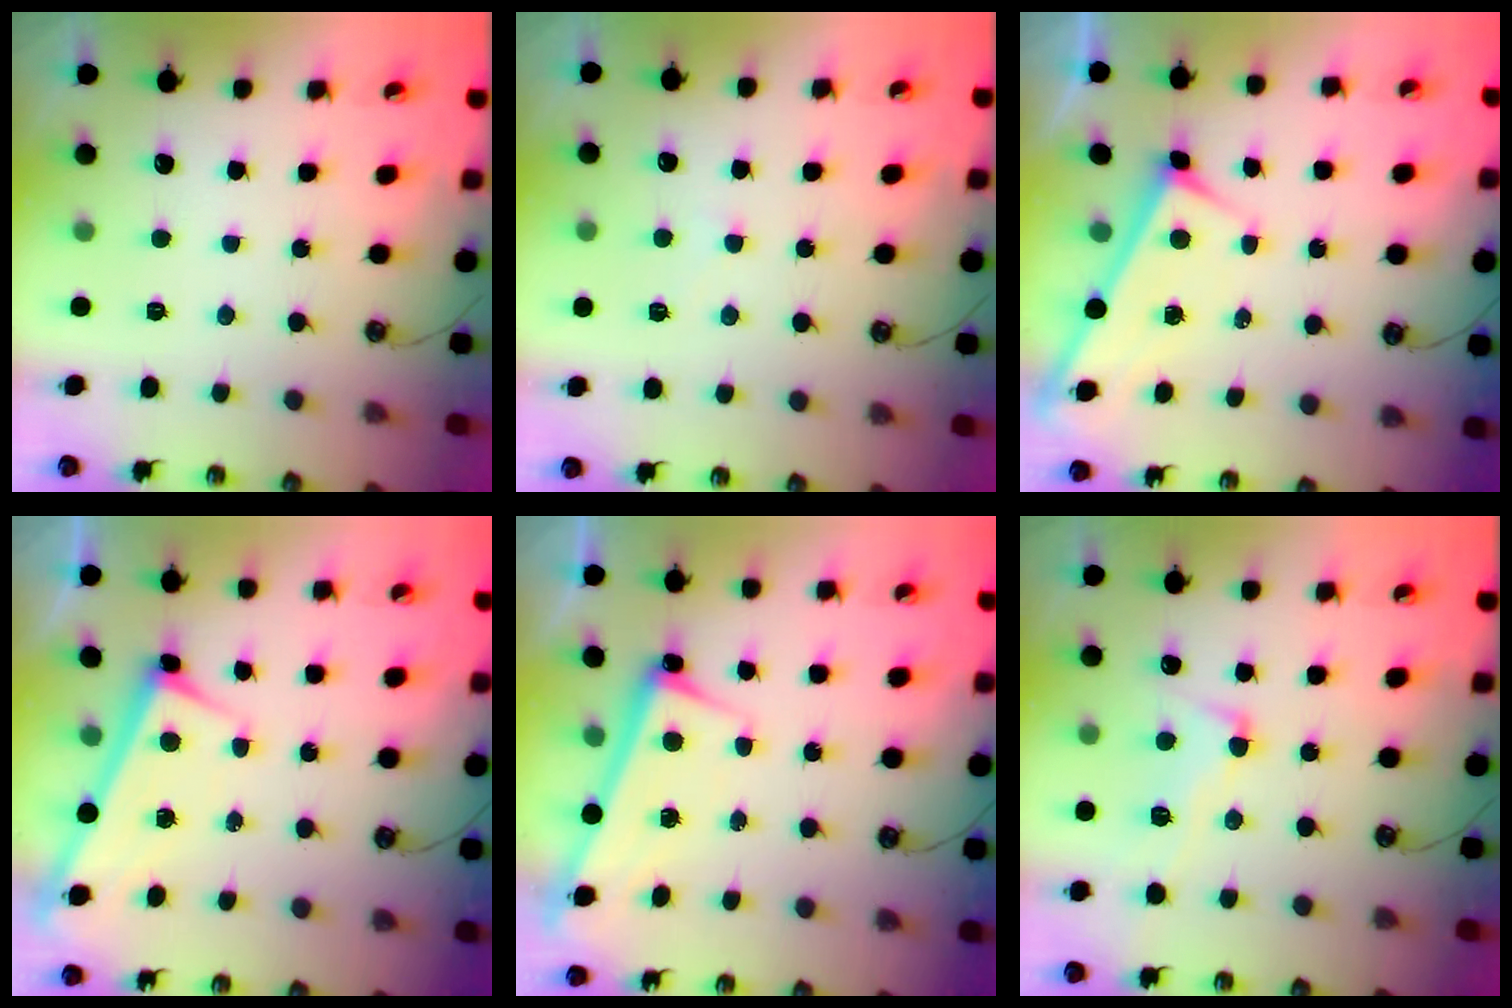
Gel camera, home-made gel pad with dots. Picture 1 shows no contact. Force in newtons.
{"total": 5.4, "press": 5.4, "slide": 0.5}
{"total": 3.0, "press": 3.0, "slide": 0.1}
{"total": 2.9, "press": 2.9, "slide": 0.1}
{"total": 2.6, "press": 2.4, "slide": 0.9}
{"total": 3.8, "press": 3.5, "slide": 1.3}